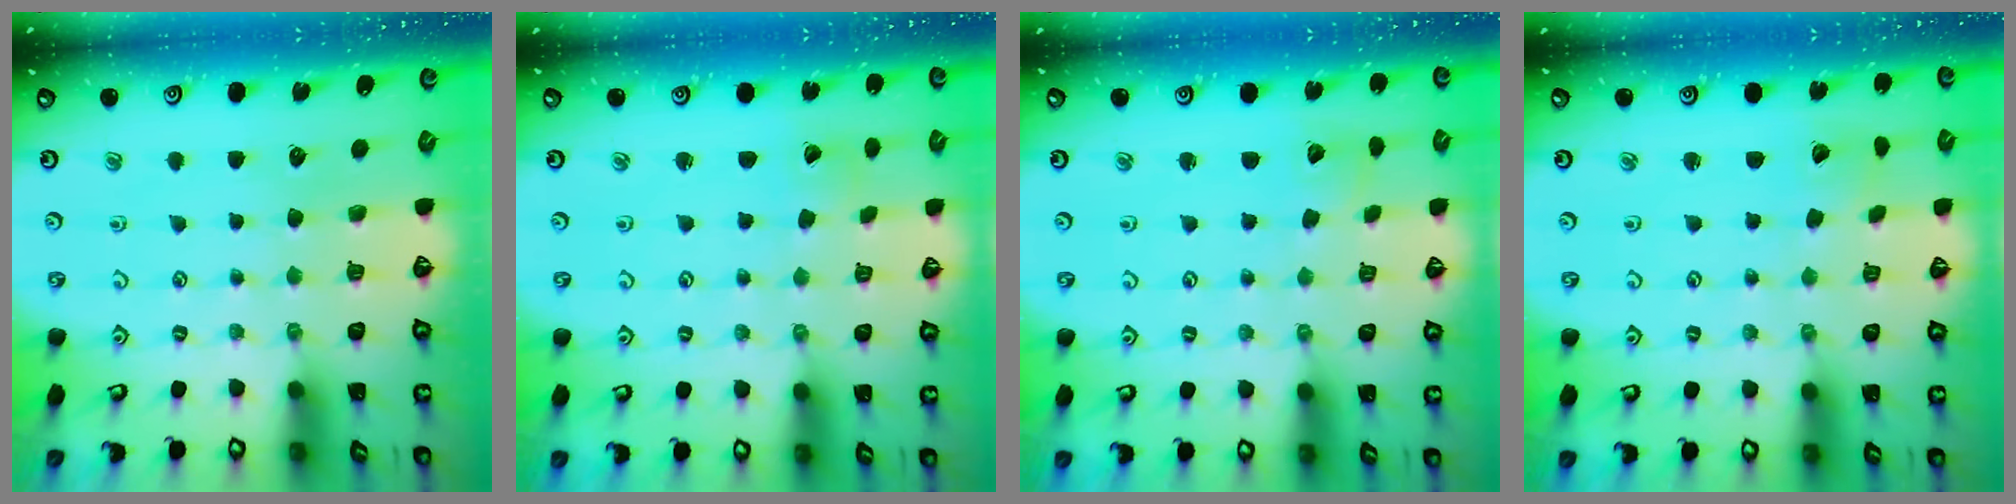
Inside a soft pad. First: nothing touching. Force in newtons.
{"total": 0.8, "press": 0.8, "slide": 0.0}
{"total": 2.3, "press": 2.3, "slide": 0.4}
{"total": 2.2, "press": 2.2, "slide": 0.1}